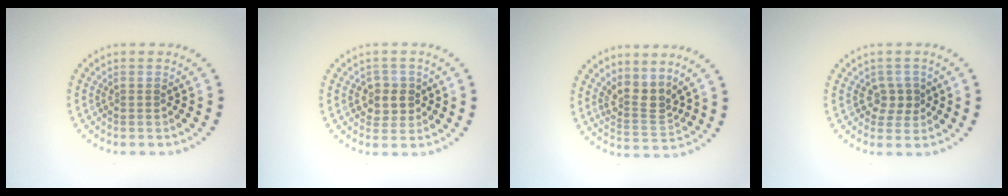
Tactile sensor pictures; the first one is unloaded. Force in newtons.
{"total": 2.4, "press": 2.3, "slide": 0.7}
{"total": 3.0, "press": 2.3, "slide": 1.8}
{"total": 1.9, "press": 1.7, "slide": 0.8}